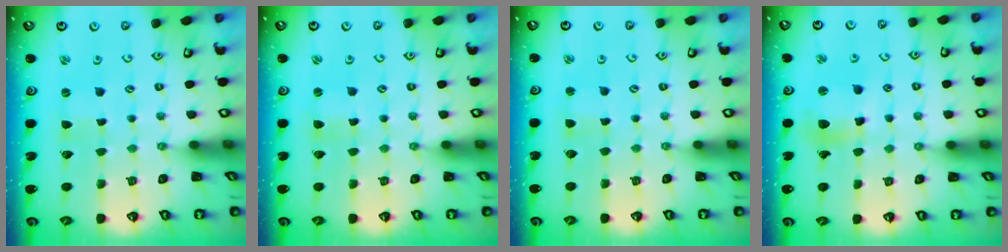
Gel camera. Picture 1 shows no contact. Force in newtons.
{"total": 0.8, "press": 0.8, "slide": 0.2}
{"total": 2.3, "press": 2.3, "slide": 0.4}
{"total": 10.8, "press": 10.8, "slide": 1.3}